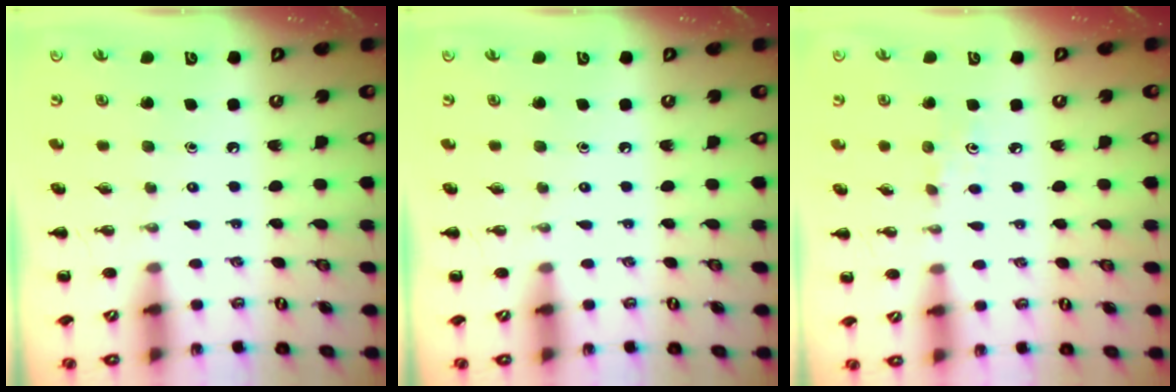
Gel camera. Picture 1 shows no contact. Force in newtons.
{"total": 0.0}
{"total": 5.1, "press": 4.9, "slide": 1.3}